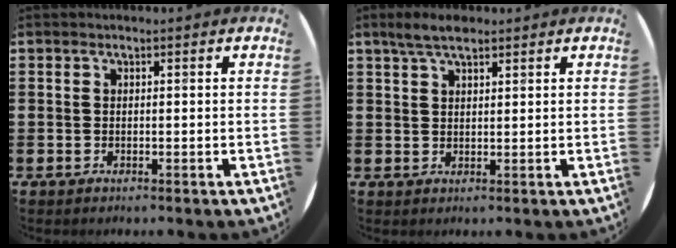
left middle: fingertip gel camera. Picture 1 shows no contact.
{"total": 3.5, "force": [2.8, 1.2, 1.7], "torque": [-0.030, 0.001, 0.049]}